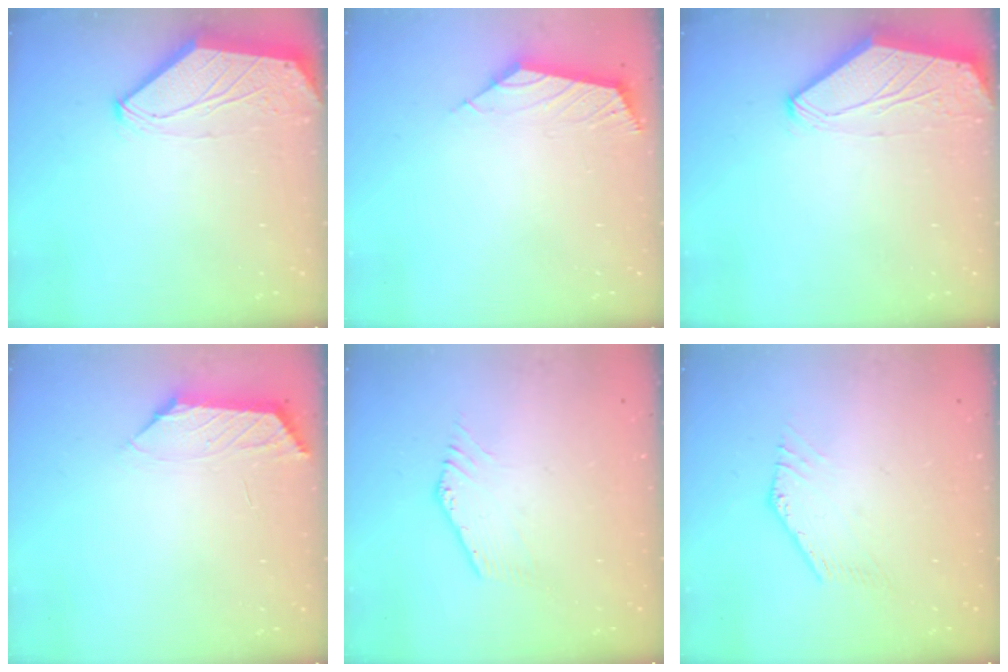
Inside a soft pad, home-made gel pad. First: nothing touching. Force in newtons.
{"total": 2.9, "press": 2.8, "slide": 0.7}
{"total": 0.0}
{"total": 0.8, "press": 0.7, "slide": 0.4}
{"total": 1.0, "press": 1.0, "slide": 0.1}
{"total": 1.0, "press": 1.0, "slide": 0.2}